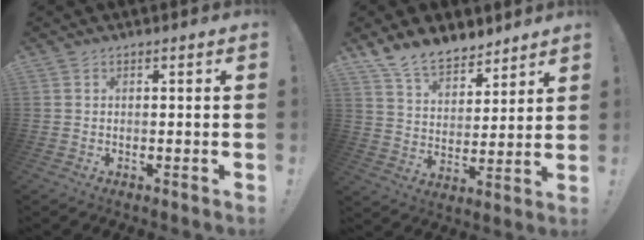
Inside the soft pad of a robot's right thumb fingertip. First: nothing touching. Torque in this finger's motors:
{"motor_torque": [-0.55, 0.97, 0.91, 0.62, 0.00]}